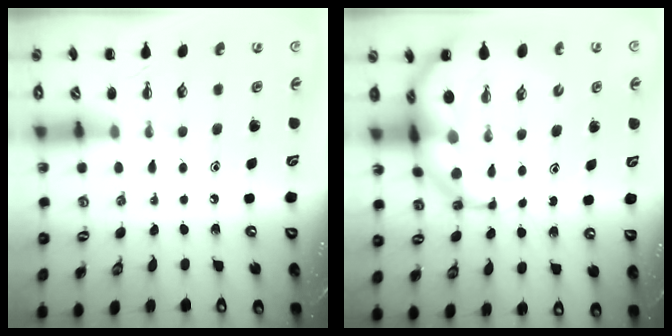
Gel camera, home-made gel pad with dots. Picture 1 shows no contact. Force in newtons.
{"total": 13.2, "press": 12.8, "slide": 3.5}